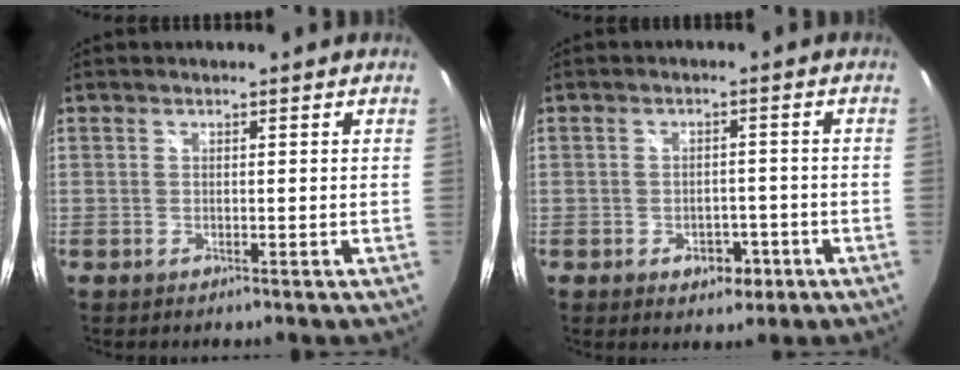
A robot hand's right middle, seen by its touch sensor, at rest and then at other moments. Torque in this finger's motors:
{"motor_torque": [0.29, -0.39, 0.06, 0.00]}